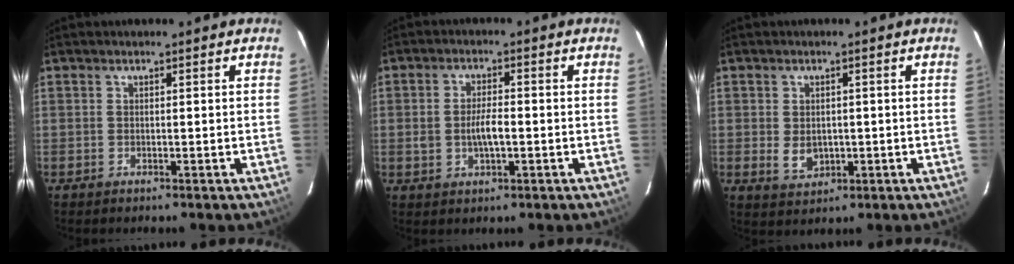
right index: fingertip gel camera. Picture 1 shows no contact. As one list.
[{"total": 4.6, "force": [-0.7, 2.0, 4.1], "torque": [-0.081, 0.002, -0.011]}, {"total": 4.2, "force": [-0.4, 3.2, 2.7], "torque": [-0.048, -0.005, 0.001]}]